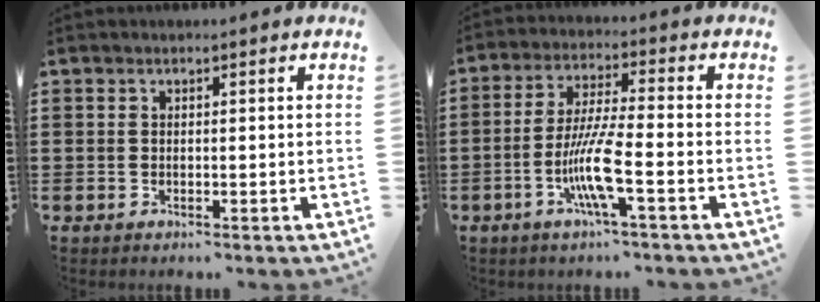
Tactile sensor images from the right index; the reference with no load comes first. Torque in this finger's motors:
{"motor_torque": [2.14, 0.00, 0.35, 0.11]}